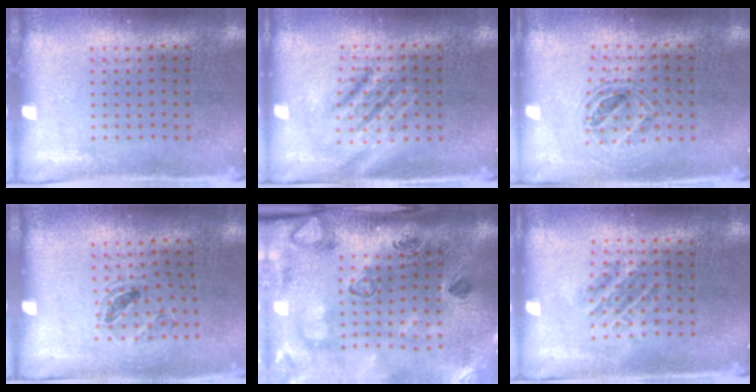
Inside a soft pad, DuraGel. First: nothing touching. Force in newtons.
{"total": 2.7, "press": 2.7, "slide": 0.4}
{"total": 0.8, "press": 0.8, "slide": 0.3}
{"total": 0.9, "press": 0.9, "slide": 0.1}
{"total": 2.8, "press": 2.3, "slide": 1.6}
{"total": 1.1, "press": 1.0, "slide": 0.4}